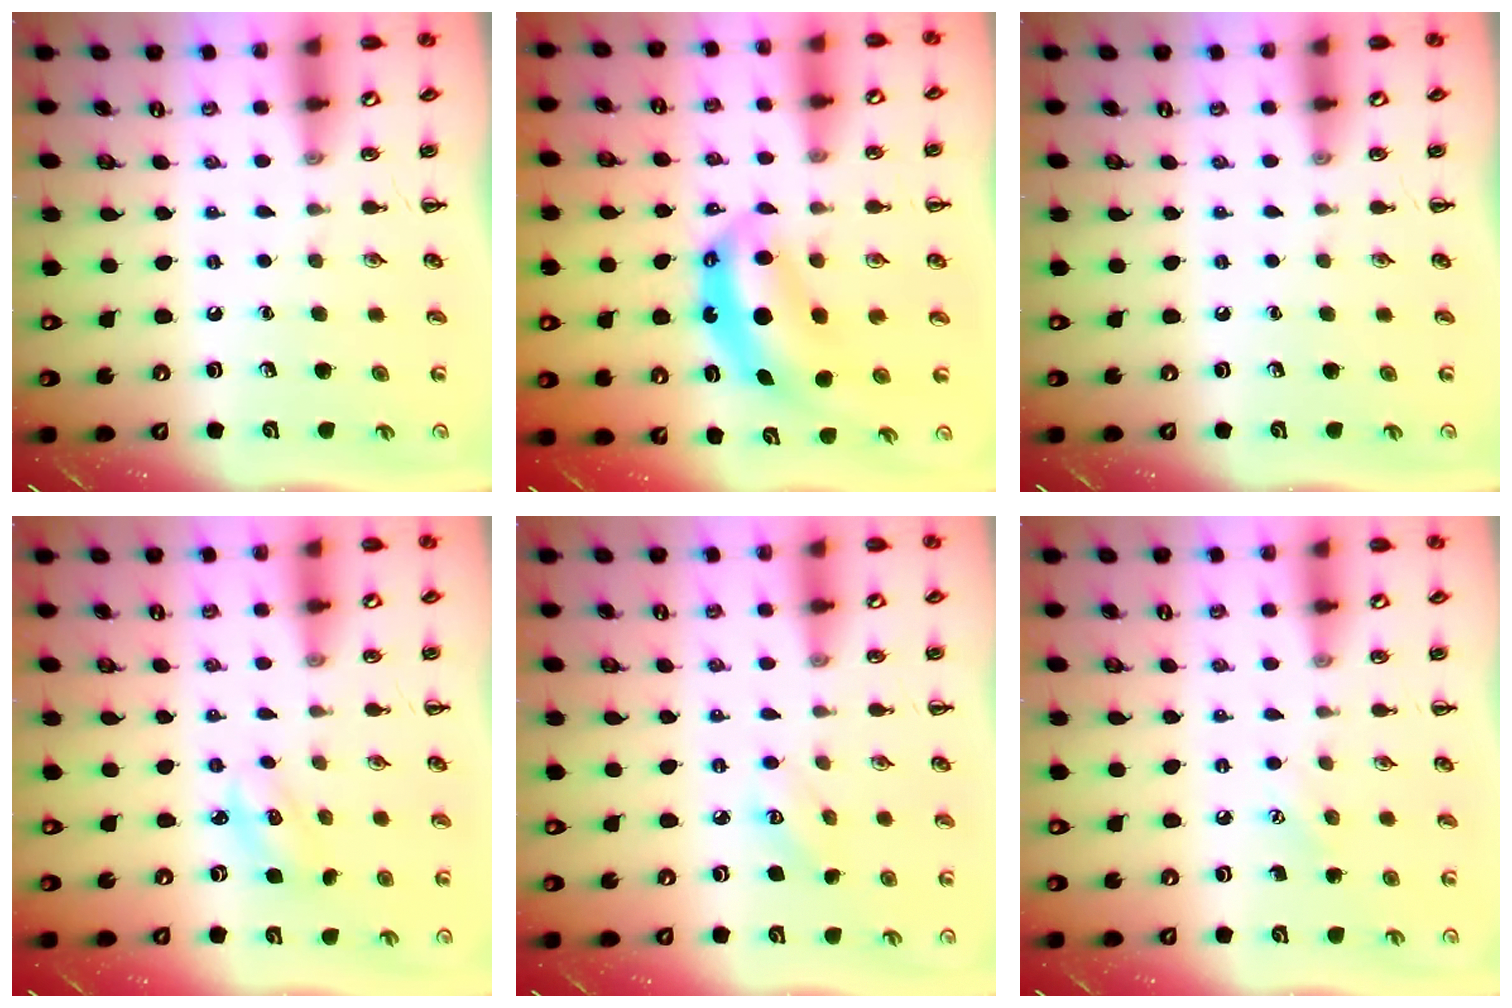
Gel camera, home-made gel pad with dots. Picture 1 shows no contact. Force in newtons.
{"total": 6.8, "press": 6.7, "slide": 1.1}
{"total": 0.0}
{"total": 2.8, "press": 2.8, "slide": 0.7}
{"total": 3.3, "press": 3.2, "slide": 0.9}
{"total": 4.9, "press": 4.7, "slide": 1.3}